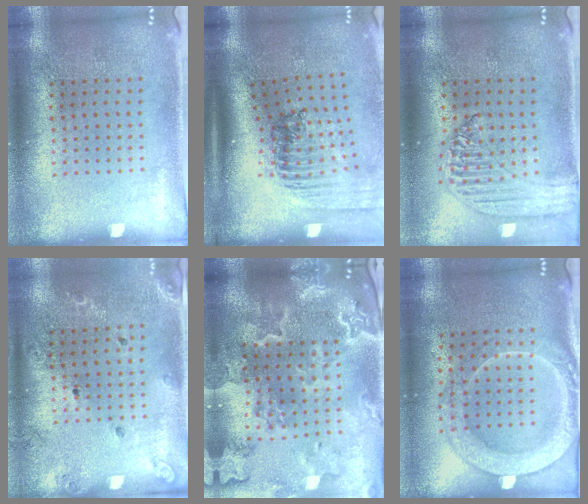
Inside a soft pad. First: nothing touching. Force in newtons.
{"total": 1.7, "press": 1.4, "slide": 1.0}
{"total": 1.3, "press": 1.3, "slide": 0.1}
{"total": 1.3, "press": 1.3, "slide": 0.3}
{"total": 4.2, "press": 3.4, "slide": 2.5}
{"total": 2.3, "press": 2.1, "slide": 0.8}